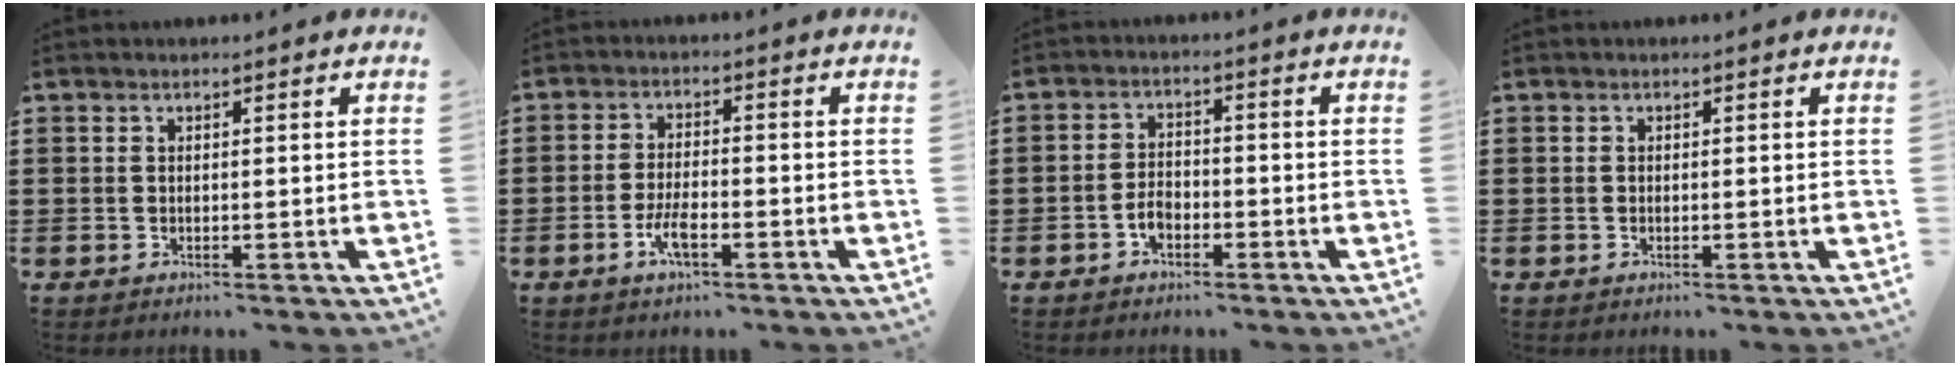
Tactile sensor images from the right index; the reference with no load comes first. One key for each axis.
{"total": 4.5, "fx": -2.1, "fy": 1.5, "fz": 3.6, "tx": -0.081, "ty": -0.001, "tz": -0.044}
{"total": 3.1, "fx": -1.6, "fy": 1.7, "fz": 2.0, "tx": -0.047, "ty": 0.003, "tz": -0.035}
{"total": 0.0}